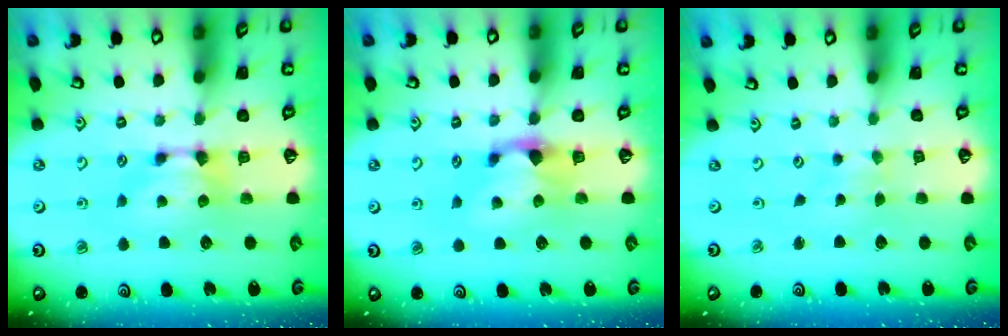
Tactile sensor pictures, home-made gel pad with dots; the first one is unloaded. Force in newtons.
{"total": 1.1, "press": 0.3, "slide": 1.1}
{"total": 3.7, "press": 3.7, "slide": 0.2}